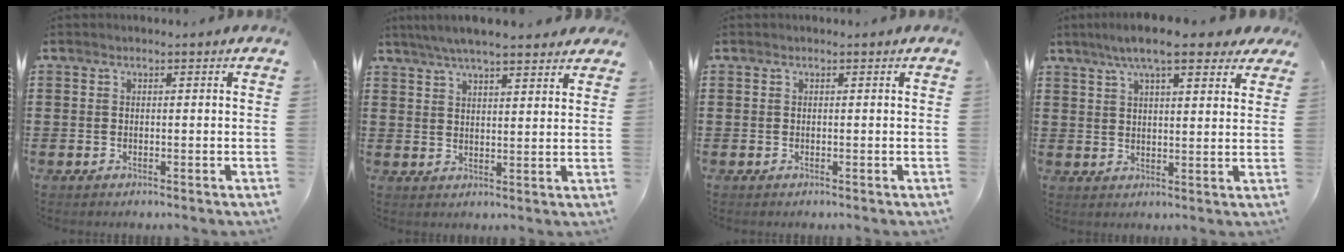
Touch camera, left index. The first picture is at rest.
{"total": 5.4, "force": [4.7, 0.6, 2.5], "torque": [-0.061, -0.005, 0.085]}
{"total": 0.0}
{"total": 8.7, "force": [6.7, 1.7, 5.3], "torque": [-0.112, -0.005, 0.119]}